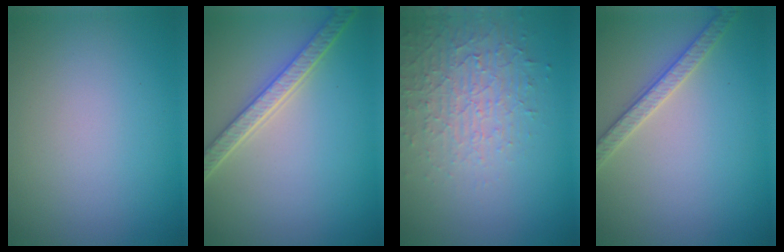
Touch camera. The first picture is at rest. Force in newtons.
{"total": 4.1, "press": 3.4, "slide": 2.2}
{"total": 4.8, "press": 3.5, "slide": 3.3}
{"total": 2.6, "press": 2.5, "slide": 0.5}